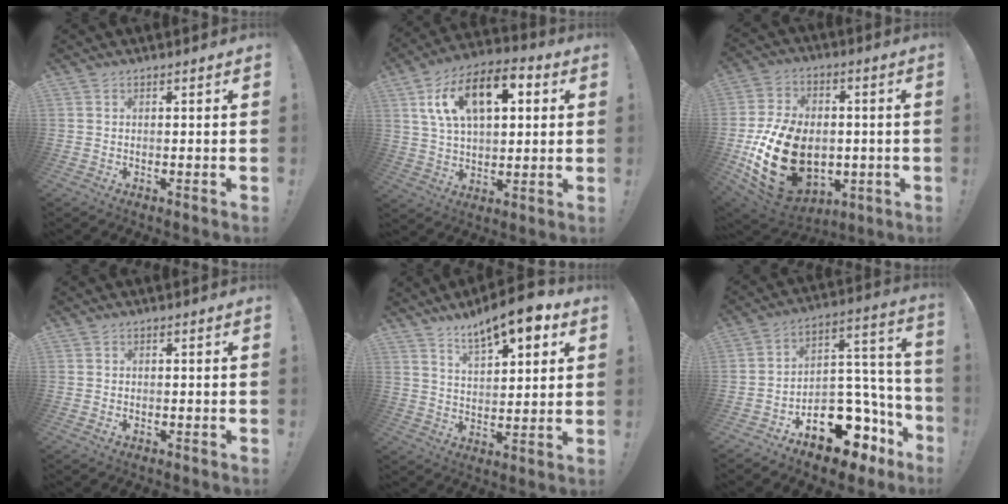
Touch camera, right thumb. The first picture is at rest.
{"total": 17.2, "force": [6.6, 9.6, 12.7], "torque": [-0.203, -0.011, 0.115]}
{"total": 25.5, "force": [-4.8, 17.5, 17.8], "torque": [-0.327, 0.030, -0.055]}
{"total": 0.6, "force": [-0.1, 0.6, 0.2], "torque": [0.004, -0.001, -0.003]}
{"total": 12.1, "force": [8.5, 4.0, 7.6], "torque": [-0.116, -0.051, 0.146]}
{"total": 16.6, "force": [-10.5, 9.8, 8.3], "torque": [-0.052, 0.062, -0.159]}